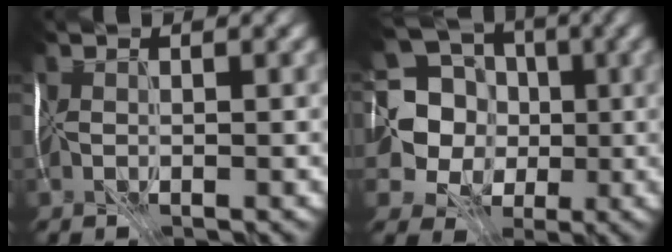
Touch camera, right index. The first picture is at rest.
{"total": 10.9, "force": [0.9, 10.3, 3.4], "torque": [-0.113, 0.032, -0.004]}